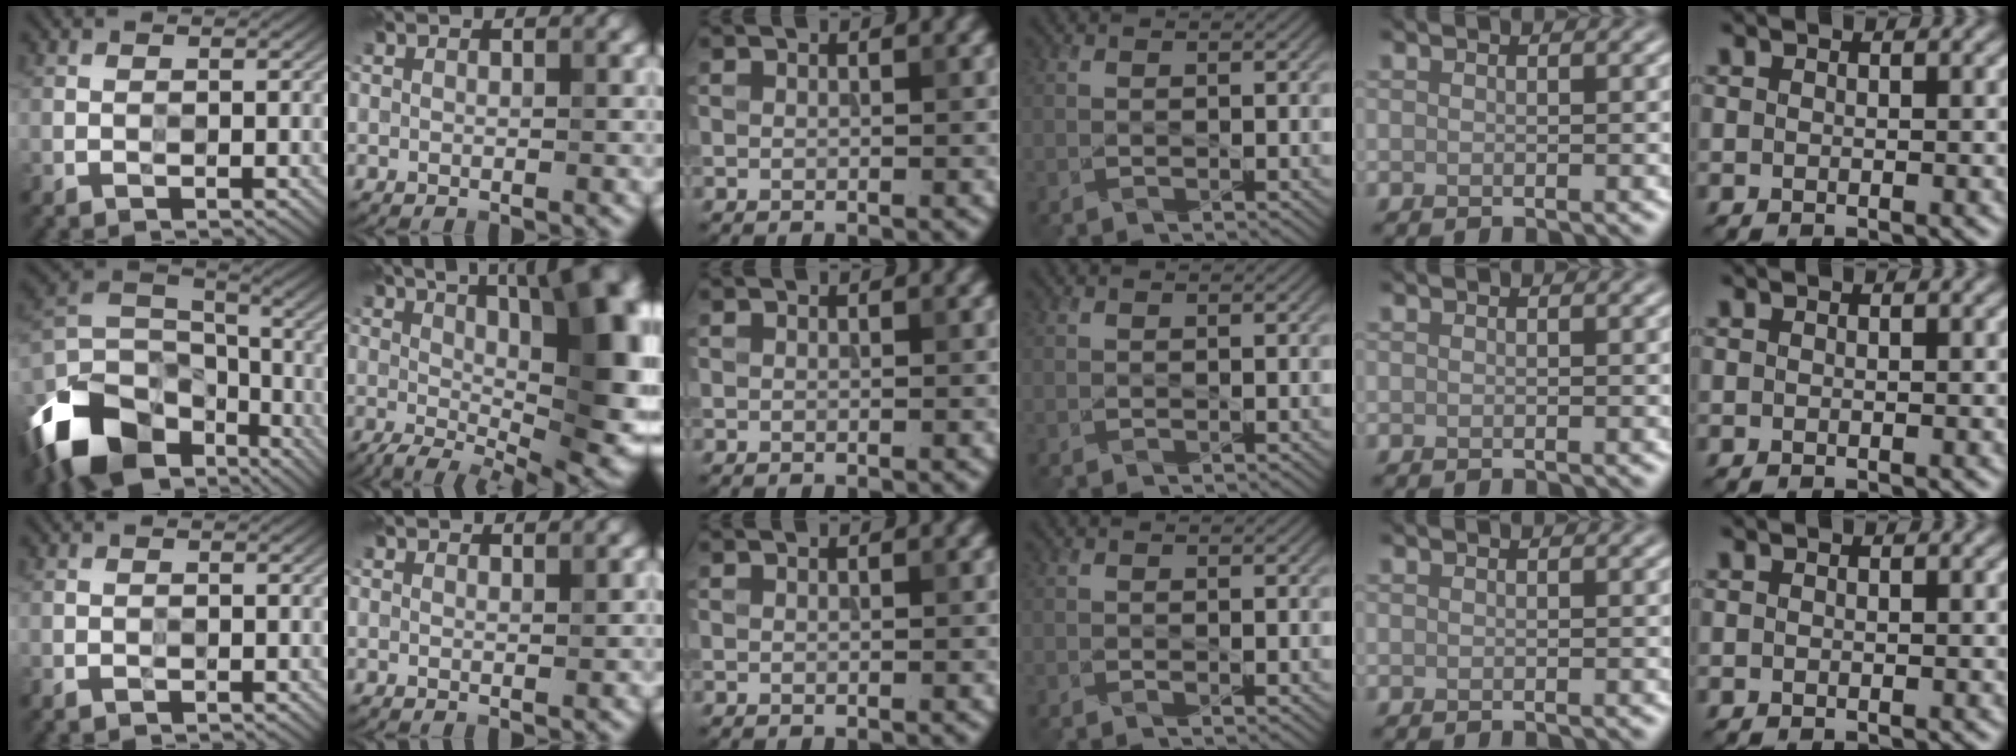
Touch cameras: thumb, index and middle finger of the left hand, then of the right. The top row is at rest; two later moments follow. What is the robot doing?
{"motion": "wipe", "object": "glasses"}